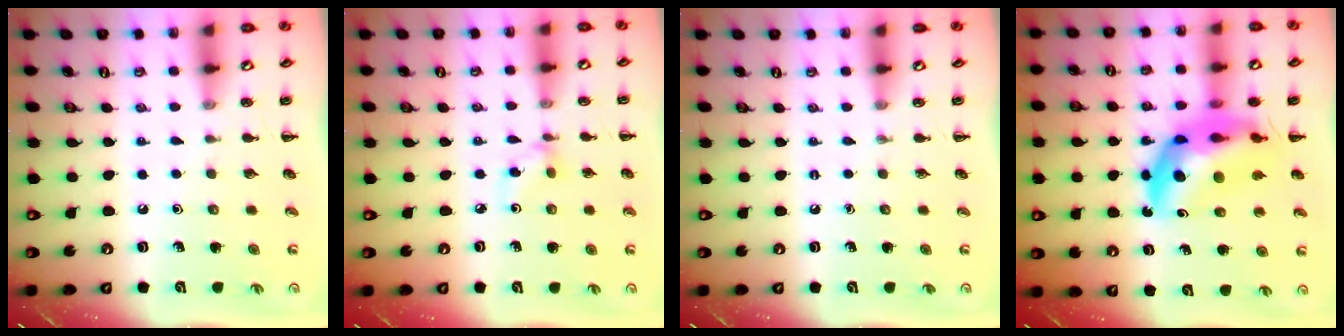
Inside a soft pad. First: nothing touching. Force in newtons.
{"total": 3.0, "press": 2.8, "slide": 1.2}
{"total": 0.0}
{"total": 17.0, "press": 16.4, "slide": 4.7}